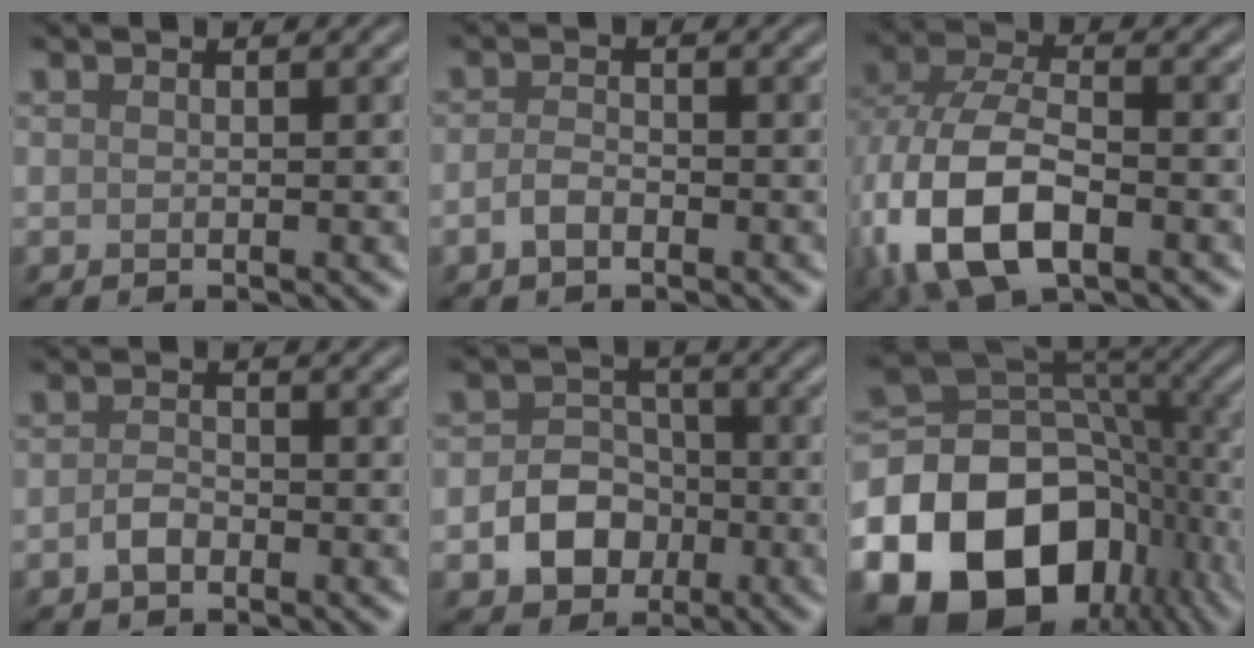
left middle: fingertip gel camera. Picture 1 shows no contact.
{"total": 1.7, "force": [-0.9, 0.8, 1.1], "torque": [-0.023, 0.002, -0.022]}
{"total": 11.1, "force": [-3.4, 6.2, 8.5], "torque": [-0.200, -0.012, -0.069]}
{"total": 1.6, "force": [-0.9, 0.9, 1.0], "torque": [-0.022, 0.002, -0.020]}
{"total": 4.5, "force": [-1.5, 3.7, 2.2], "torque": [-0.020, -0.001, -0.031]}
{"total": 21.9, "force": [-8.9, 16.5, 11.3], "torque": [-0.227, -0.052, -0.139]}